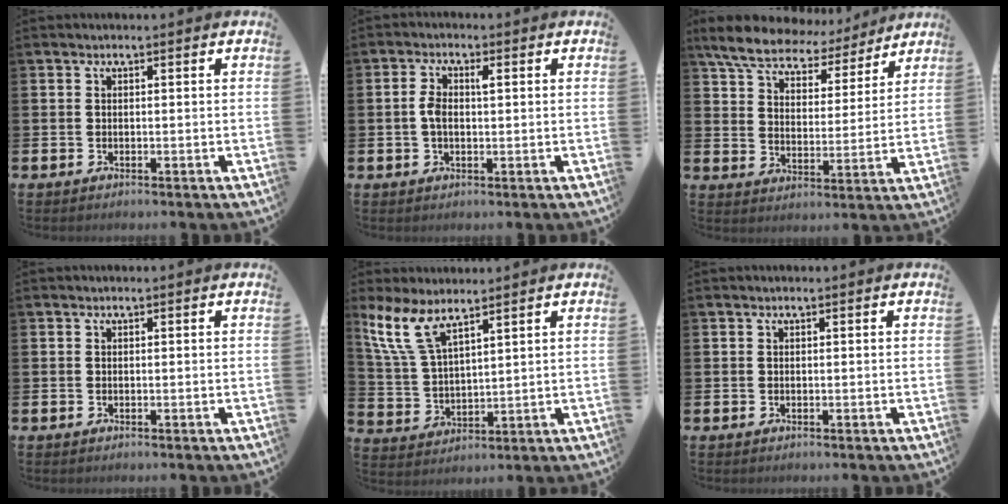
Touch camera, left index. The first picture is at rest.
{"total": 3.0, "force": [0.4, 1.5, 2.6], "torque": [-0.041, 0.004, 0.002]}
{"total": 8.3, "force": [7.6, 2.5, 2.1], "torque": [-0.075, -0.048, 0.135]}
{"total": 0.0}
{"total": 7.5, "force": [6.2, 2.0, 3.8], "torque": [-0.100, -0.014, 0.114]}
{"total": 0.0}